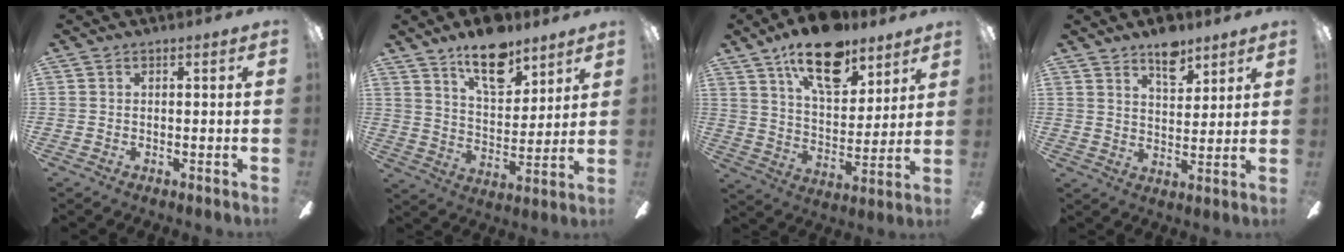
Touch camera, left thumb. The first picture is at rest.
{"total": 14.4, "force": [10.4, 6.3, 7.7], "torque": [-0.113, -0.056, 0.180]}
{"total": 17.5, "force": [12.2, 7.9, 9.8], "torque": [-0.156, -0.060, 0.211]}
{"total": 8.5, "force": [6.2, 4.0, 4.2], "torque": [-0.050, -0.031, 0.105]}